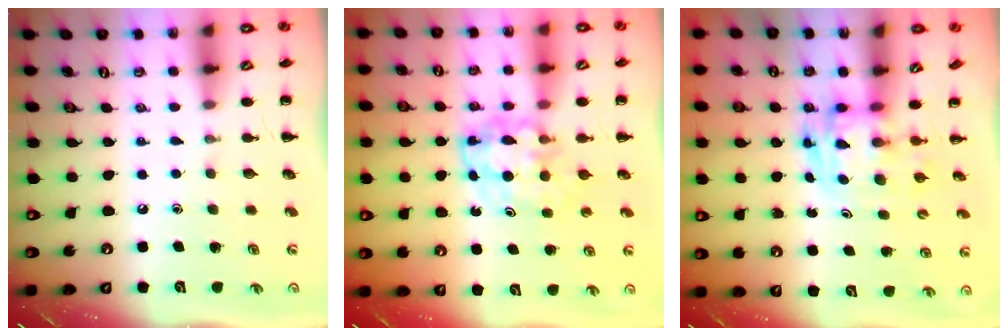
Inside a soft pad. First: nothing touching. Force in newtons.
{"total": 5.5, "press": 5.5, "slide": 0.7}
{"total": 3.5, "press": 3.4, "slide": 0.6}